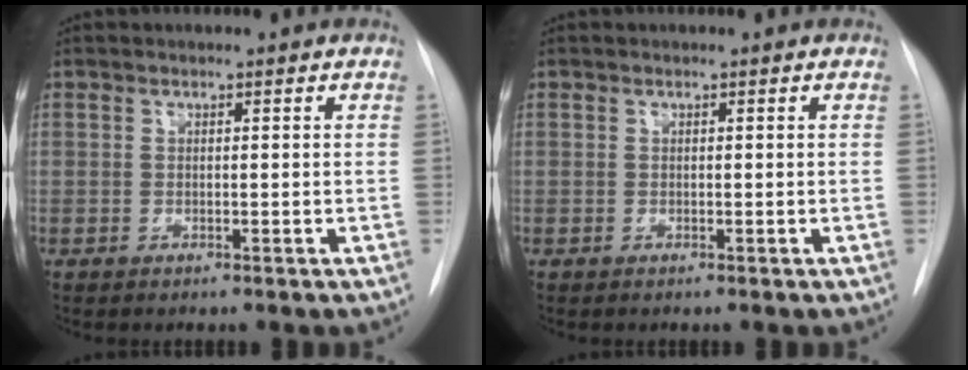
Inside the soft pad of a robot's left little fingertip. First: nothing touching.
{"total": 0.0}